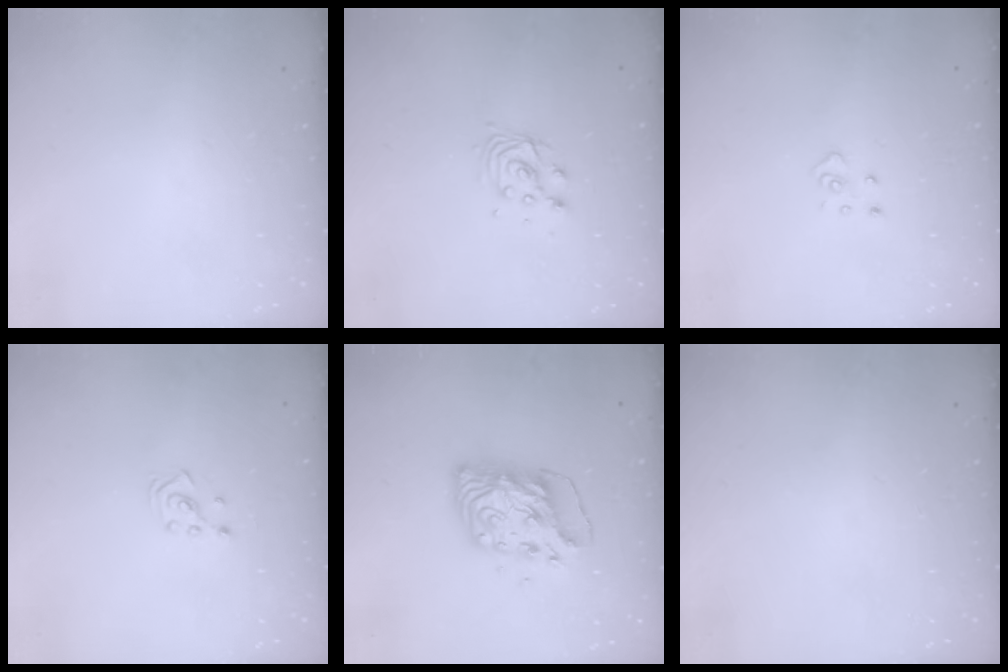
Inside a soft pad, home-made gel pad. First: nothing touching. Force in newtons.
{"total": 6.7, "press": 6.7, "slide": 0.5}
{"total": 3.9, "press": 3.9, "slide": 0.2}
{"total": 2.5, "press": 2.5, "slide": 0.4}
{"total": 10.7, "press": 10.6, "slide": 0.9}
{"total": 0.0}